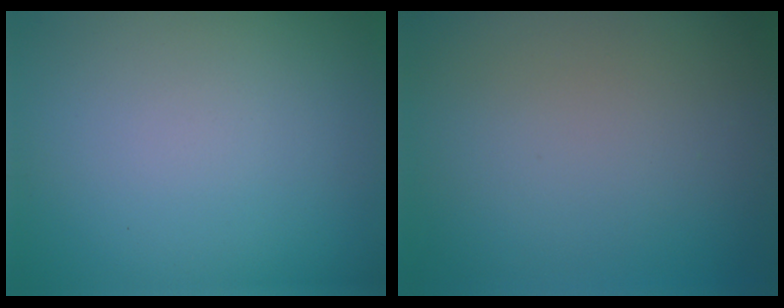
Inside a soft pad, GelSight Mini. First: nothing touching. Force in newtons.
{"total": 0.0}